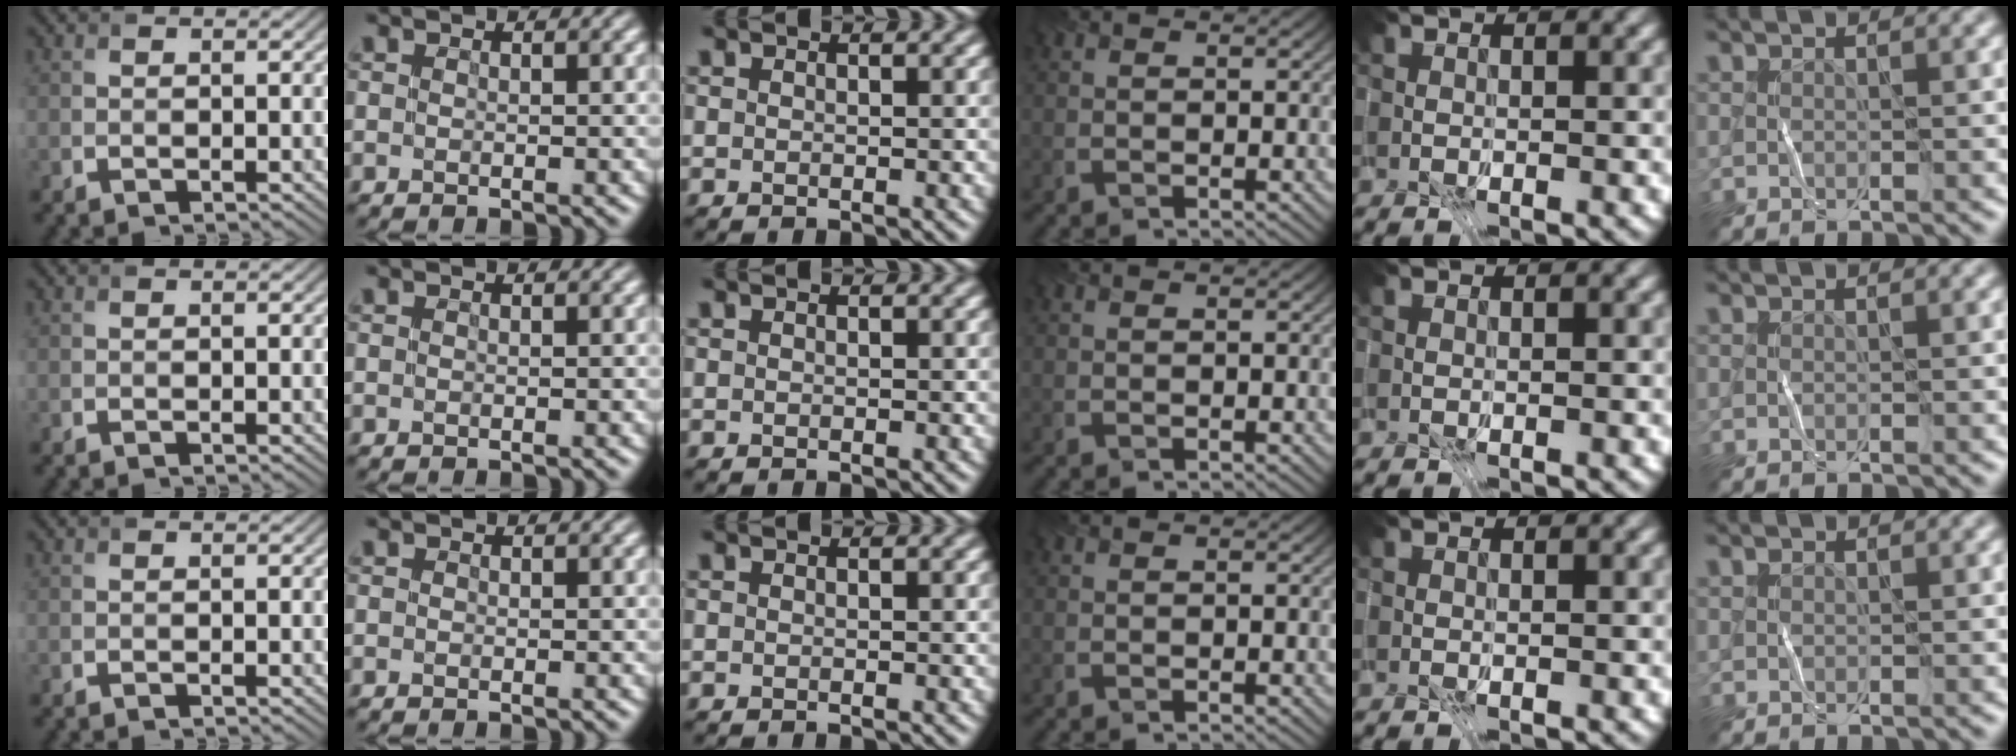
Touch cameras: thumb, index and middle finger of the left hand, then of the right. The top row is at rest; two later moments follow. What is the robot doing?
{"motion": "fold", "object": "coffee filter"}